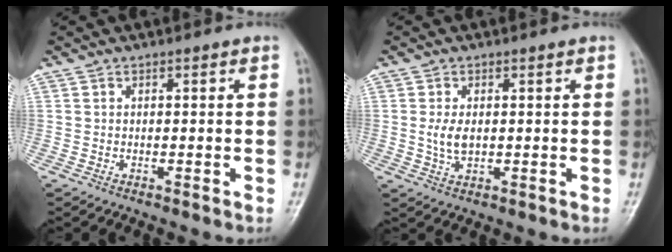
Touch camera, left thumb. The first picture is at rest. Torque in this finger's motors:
{"motor_torque": [-0.02, 0.21, 0.47, 0.02, 0.02]}